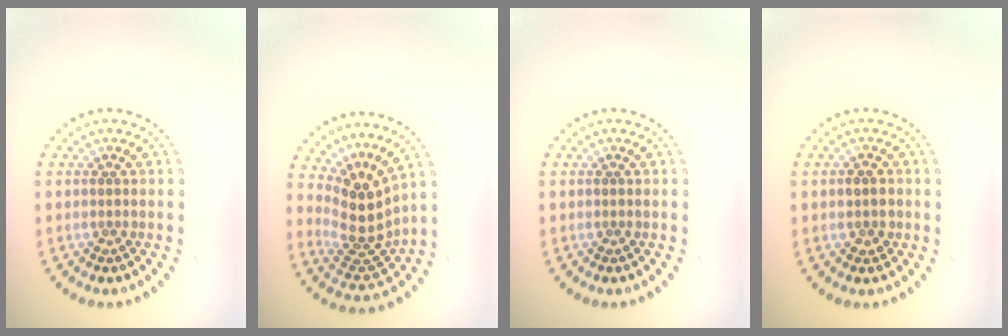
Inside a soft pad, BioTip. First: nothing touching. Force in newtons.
{"total": 4.1, "press": 3.0, "slide": 2.8}
{"total": 0.0}
{"total": 1.5, "press": 1.4, "slide": 0.4}